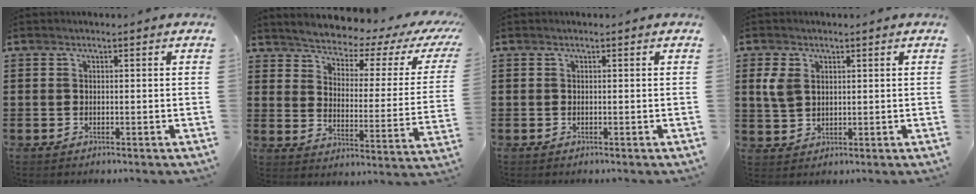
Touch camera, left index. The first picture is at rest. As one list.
[{"total": 3.2, "force": [3.0, 0.4, 1.0], "torque": [-0.043, -0.034, 0.041]}, {"total": 0.0}, {"total": 3.9, "force": [1.3, 2.8, 2.4], "torque": [-0.071, 0.004, 0.019]}]